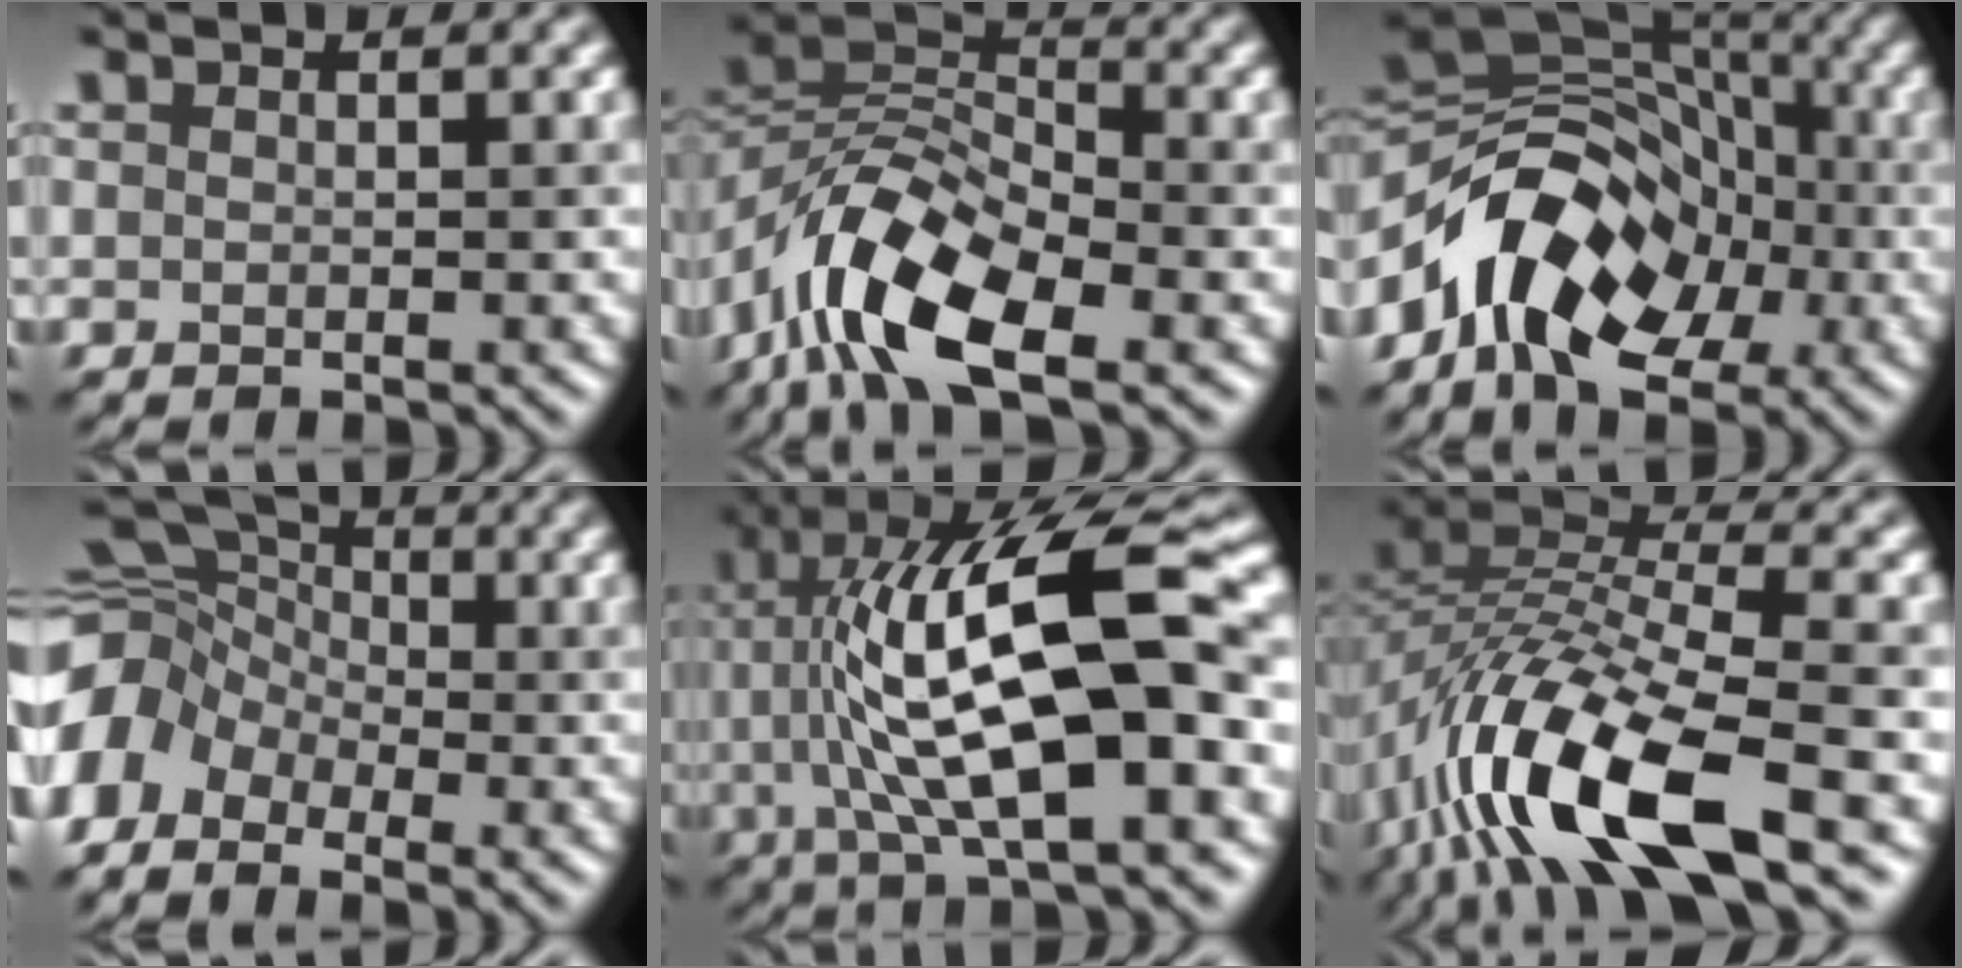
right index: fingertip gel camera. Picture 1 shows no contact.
{"total": 11.1, "force": [-5.4, 5.1, 8.3], "torque": [-0.147, 0.013, -0.111]}
{"total": 11.0, "force": [-4.0, 7.4, 7.1], "torque": [-0.112, 0.012, -0.083]}
{"total": 7.8, "force": [-2.9, 5.8, 4.3], "torque": [-0.076, 0.003, -0.058]}
{"total": 15.8, "force": [0.9, 4.5, 15.1], "torque": [-0.253, 0.022, 0.014]}
{"total": 12.5, "force": [-6.3, 4.0, 10.1], "torque": [-0.202, 0.002, -0.123]}